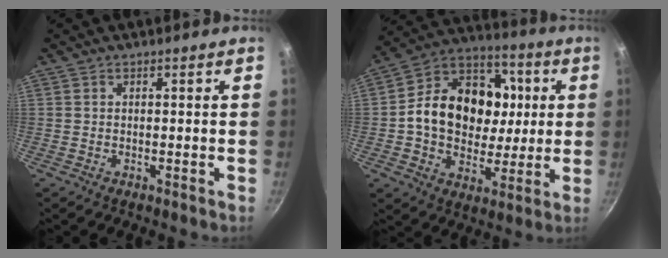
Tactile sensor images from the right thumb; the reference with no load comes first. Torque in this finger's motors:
{"motor_torque": [-1.11, 1.74, 0.79, -0.64, 0.36]}